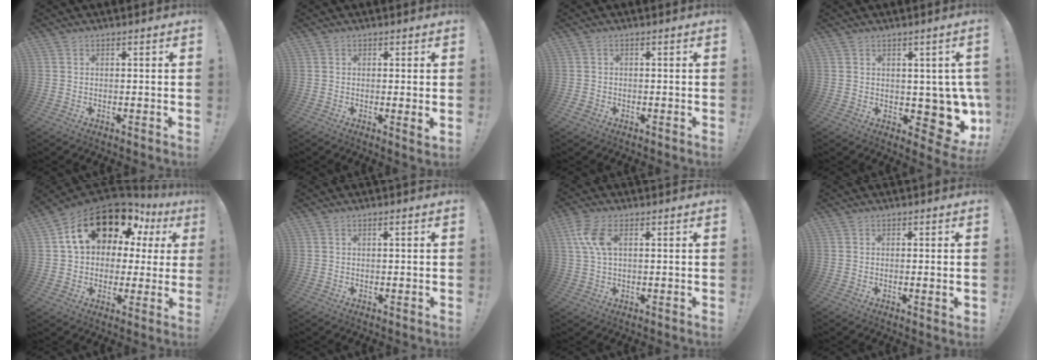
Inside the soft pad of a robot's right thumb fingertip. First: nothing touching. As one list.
[{"total": 2.1, "force": [0.5, 0.0, 2.0], "torque": [-0.021, -0.007, 0.007]}, {"total": 1.6, "force": [-0.9, 1.1, 0.5], "torque": [-0.009, 0.003, -0.017]}, {"total": 8.8, "force": [0.6, 6.0, 6.5], "torque": [-0.057, -0.017, 0.026]}, {"total": 19.5, "force": [10.5, 11.5, 11.7], "torque": [-0.171, -0.060, 0.192]}, {"total": 1.0, "force": [0.2, -0.1, 1.0], "torque": [-0.013, -0.003, 0.001]}, {"total": 7.5, "force": [2.3, 3.3, 6.4], "torque": [-0.141, 0.004, 0.043]}, {"total": 2.0, "force": [-0.1, 0.1, 2.0], "torque": [-0.028, -0.004, 0.000]}]